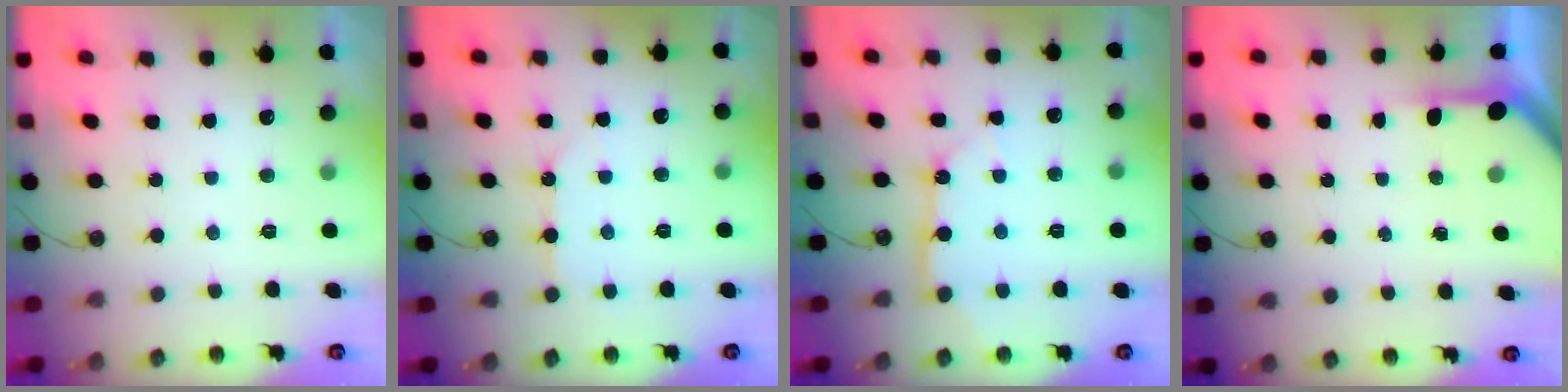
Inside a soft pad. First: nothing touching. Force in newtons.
{"total": 6.3, "press": 6.2, "slide": 0.6}
{"total": 7.5, "press": 7.5, "slide": 0.9}
{"total": 3.8, "press": 3.8, "slide": 0.3}